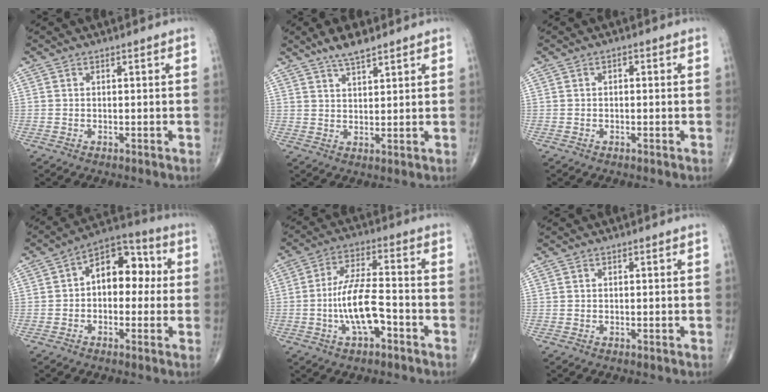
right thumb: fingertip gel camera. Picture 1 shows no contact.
{"total": 5.7, "force": [4.3, 1.5, 3.4], "torque": [-0.056, -0.017, 0.078]}
{"total": 0.9, "force": [0.0, 0.5, 0.7], "torque": [-0.008, 0.003, -0.003]}
{"total": 11.3, "force": [0.9, 7.2, 8.7], "torque": [-0.089, 0.035, -0.003]}
{"total": 10.5, "force": [-3.3, 3.9, 9.2], "torque": [-0.180, 0.034, -0.061]}
{"total": 0.0}